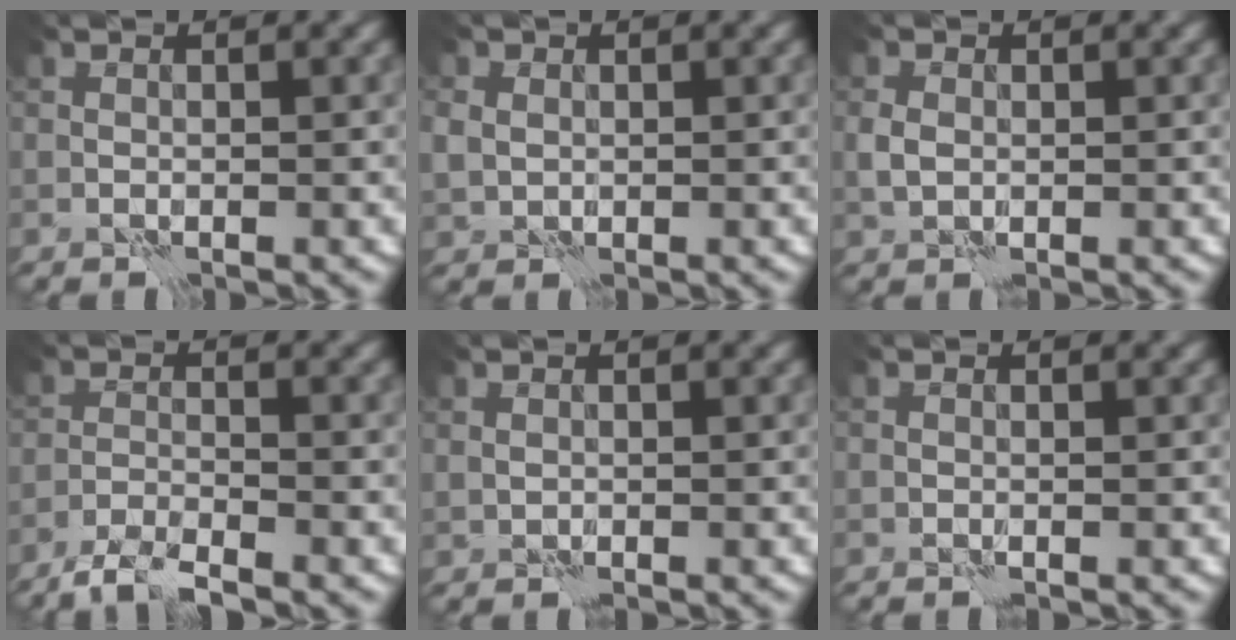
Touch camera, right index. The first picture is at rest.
{"total": 1.8, "force": [0.4, 1.6, 0.6], "torque": [-0.018, 0.005, 0.010]}
{"total": 1.5, "force": [0.1, 1.3, 0.9], "torque": [-0.024, 0.005, 0.002]}
{"total": 3.3, "force": [-2.9, 0.6, 1.5], "torque": [-0.028, -0.001, -0.063]}
{"total": 0.5, "force": [0.5, 0.3, 0.0], "torque": [0.000, 0.003, 0.013]}
{"total": 0.0}